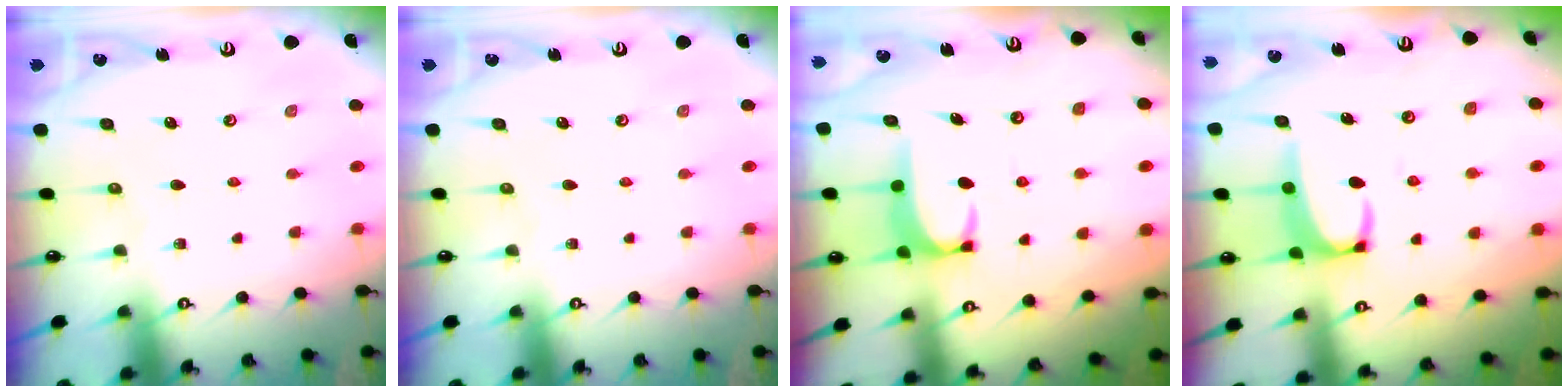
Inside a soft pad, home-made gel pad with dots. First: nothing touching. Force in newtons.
{"total": 0.0}
{"total": 2.0, "press": 1.9, "slide": 0.6}
{"total": 3.3, "press": 3.3, "slide": 0.7}